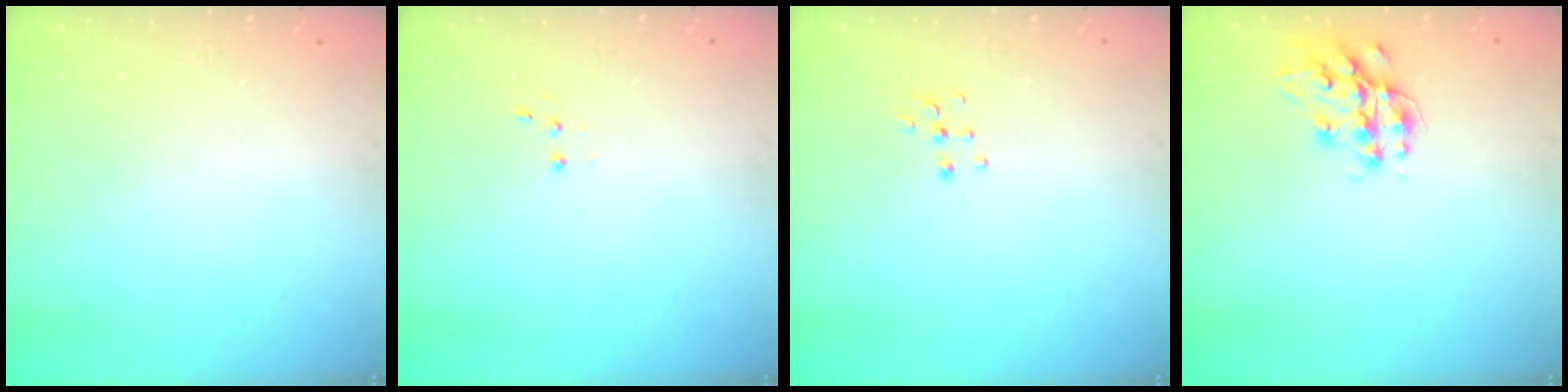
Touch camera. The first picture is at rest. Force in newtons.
{"total": 2.8, "press": 2.7, "slide": 0.7}
{"total": 5.8, "press": 5.8, "slide": 0.4}
{"total": 14.4, "press": 14.4, "slide": 0.7}